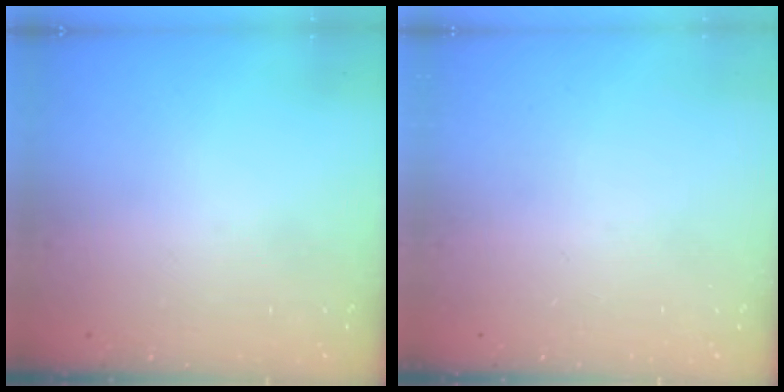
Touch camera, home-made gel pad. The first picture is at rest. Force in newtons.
{"total": 0.0}